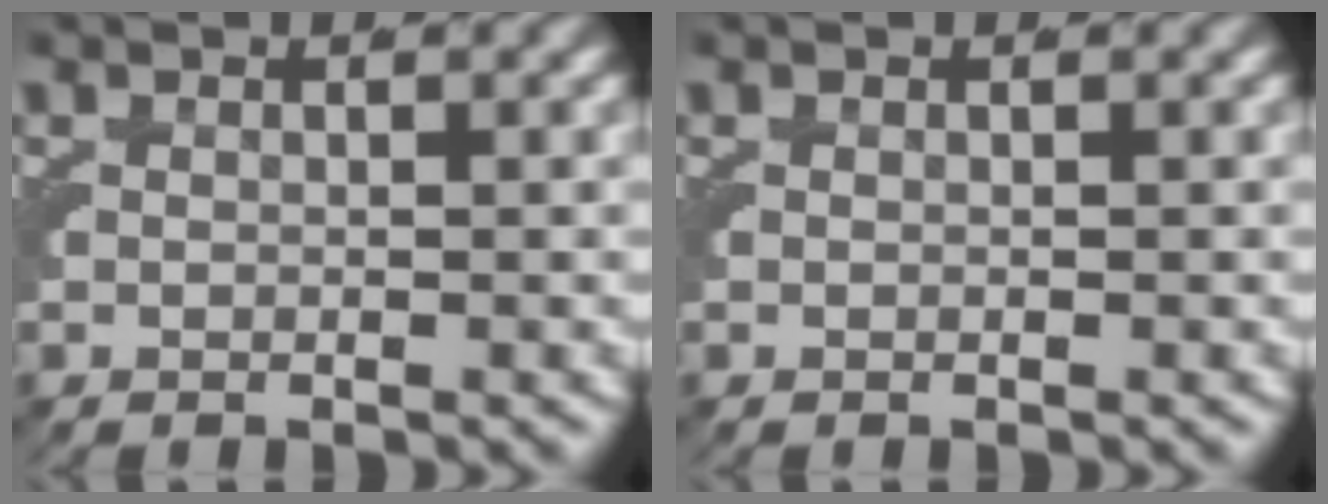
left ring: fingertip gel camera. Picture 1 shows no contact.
{"total": 0.0}